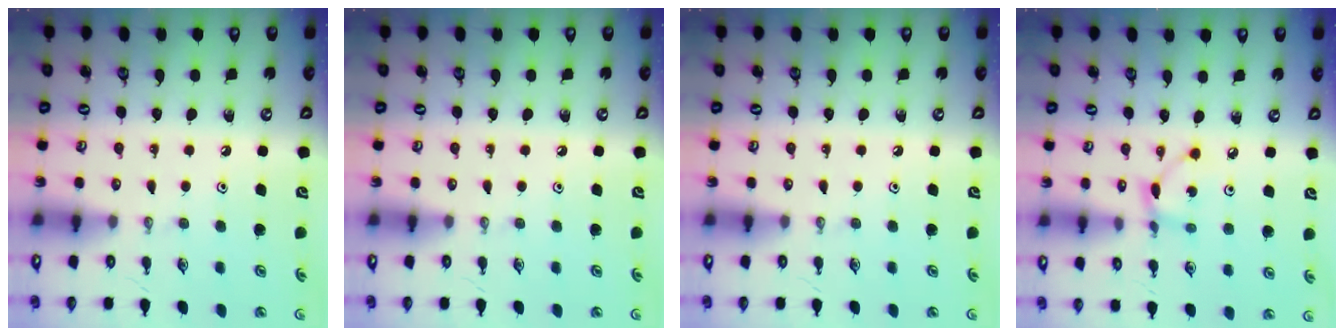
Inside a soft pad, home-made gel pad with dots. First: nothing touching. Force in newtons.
{"total": 0.0}
{"total": 0.0}
{"total": 3.2, "press": 3.2, "slide": 0.2}